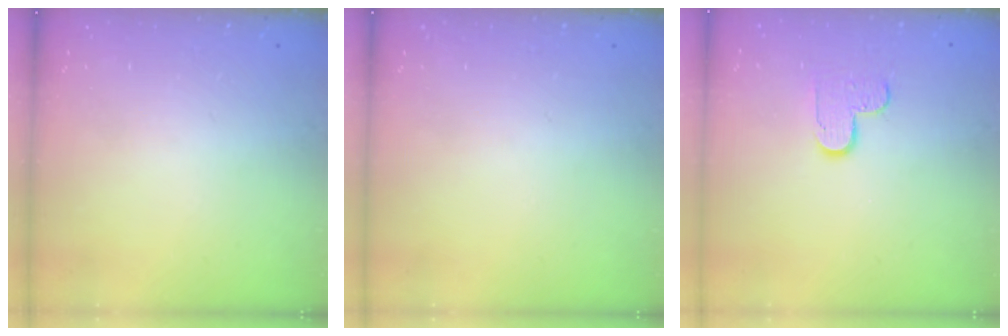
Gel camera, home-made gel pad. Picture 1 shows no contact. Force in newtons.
{"total": 0.0}
{"total": 5.5, "press": 5.5, "slide": 0.5}